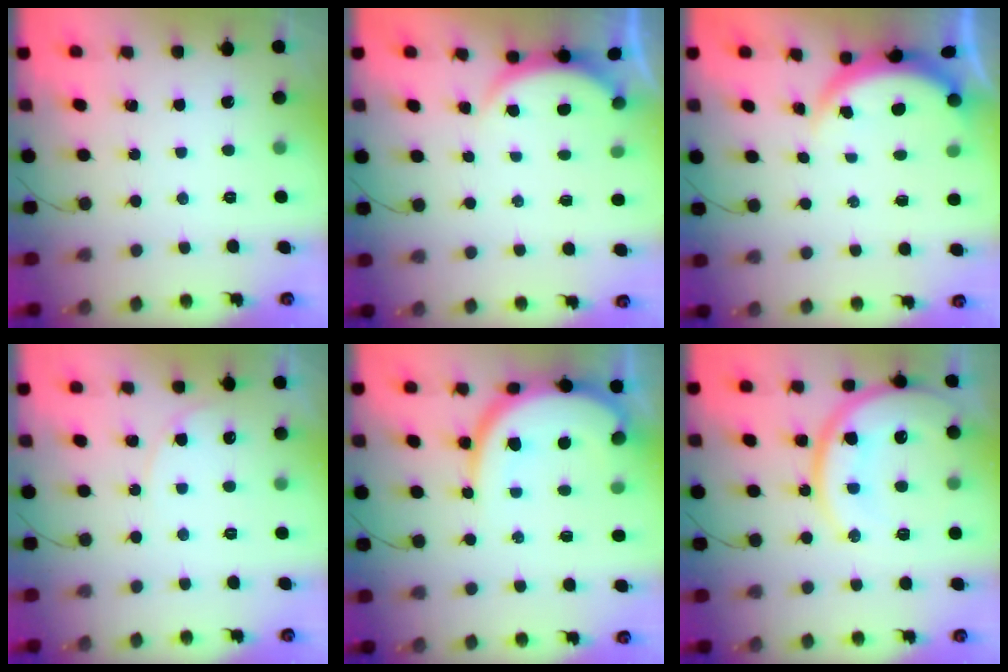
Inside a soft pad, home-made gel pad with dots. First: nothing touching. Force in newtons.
{"total": 2.3, "press": 2.2, "slide": 0.5}
{"total": 3.9, "press": 3.6, "slide": 1.5}
{"total": 5.6, "press": 5.6, "slide": 0.2}
{"total": 11.1, "press": 11.0, "slide": 1.4}
{"total": 17.5, "press": 17.4, "slide": 1.8}